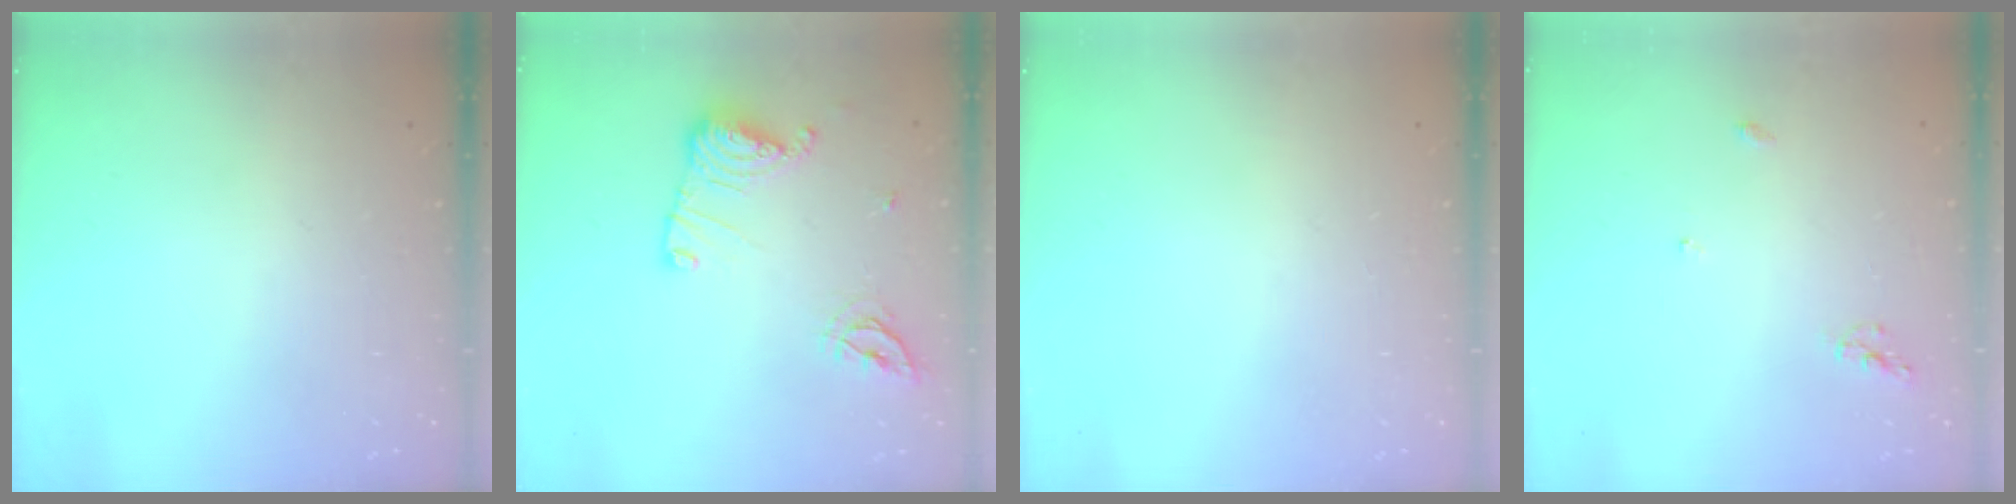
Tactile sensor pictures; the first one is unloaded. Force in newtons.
{"total": 12.8, "press": 12.8, "slide": 0.5}
{"total": 0.0}
{"total": 5.4, "press": 5.4, "slide": 0.0}